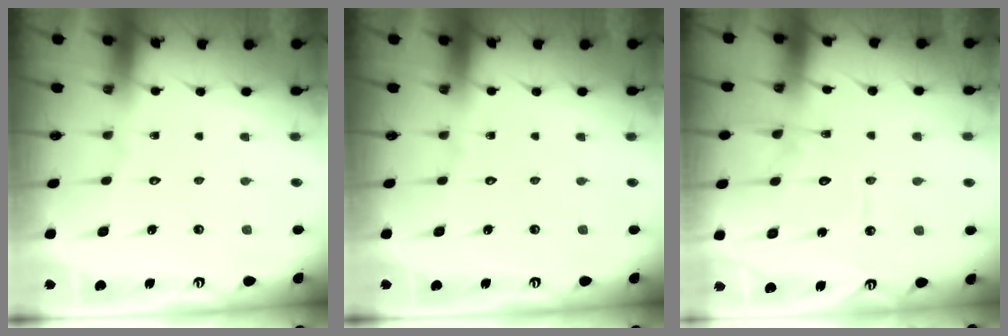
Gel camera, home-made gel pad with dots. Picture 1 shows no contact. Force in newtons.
{"total": 0.0}
{"total": 13.1, "press": 13.0, "slide": 1.4}